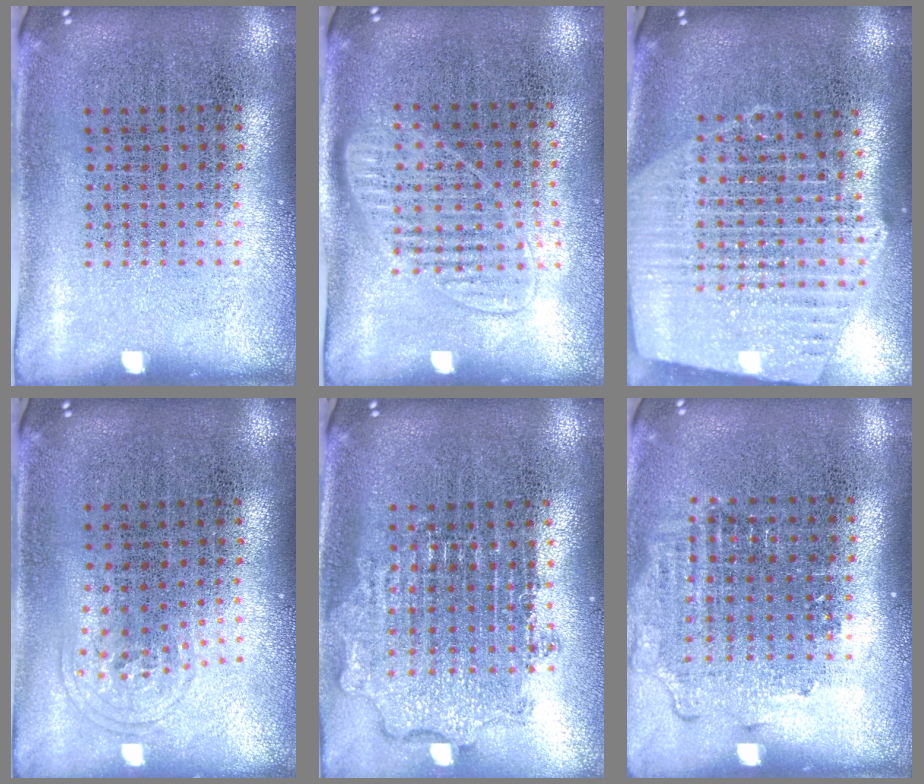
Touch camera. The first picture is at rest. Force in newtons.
{"total": 1.4, "press": 1.3, "slide": 0.6}
{"total": 2.4, "press": 2.1, "slide": 1.2}
{"total": 0.9, "press": 0.7, "slide": 0.6}
{"total": 1.9, "press": 1.5, "slide": 1.2}
{"total": 1.3, "press": 1.1, "slide": 0.6}